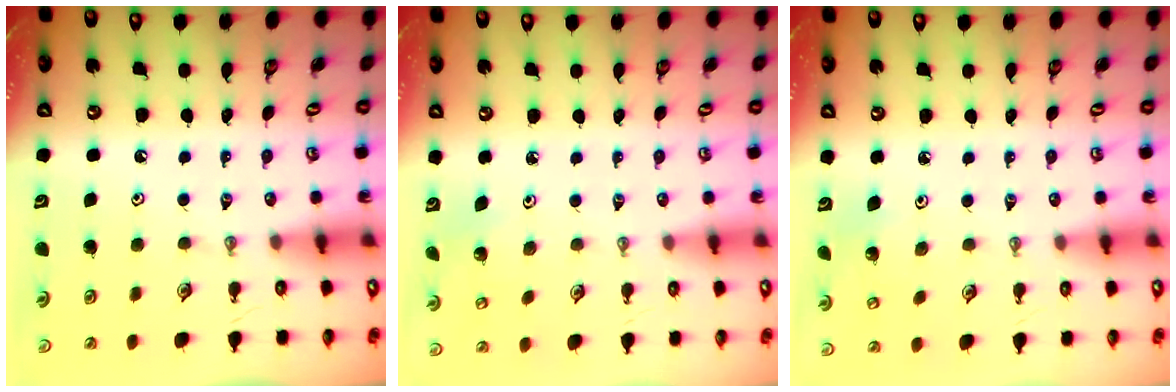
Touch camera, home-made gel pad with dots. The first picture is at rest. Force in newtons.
{"total": 2.8, "press": 2.8, "slide": 0.3}
{"total": 2.7, "press": 2.6, "slide": 1.0}